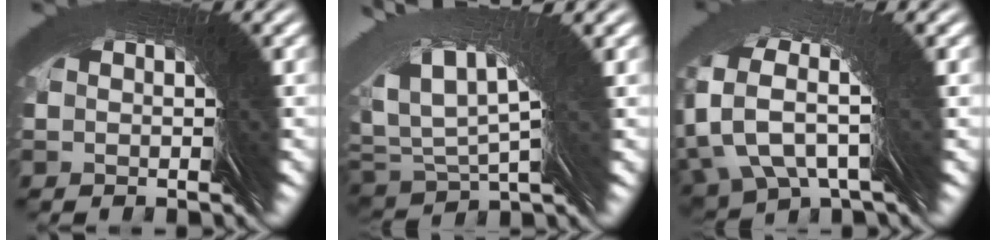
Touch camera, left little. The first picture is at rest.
{"total": 3.6, "force": [2.9, 0.3, 2.0], "torque": [-0.059, 0.021, 0.053]}
{"total": 4.0, "force": [4.0, -0.2, -0.5], "torque": [-0.035, 0.029, 0.053]}